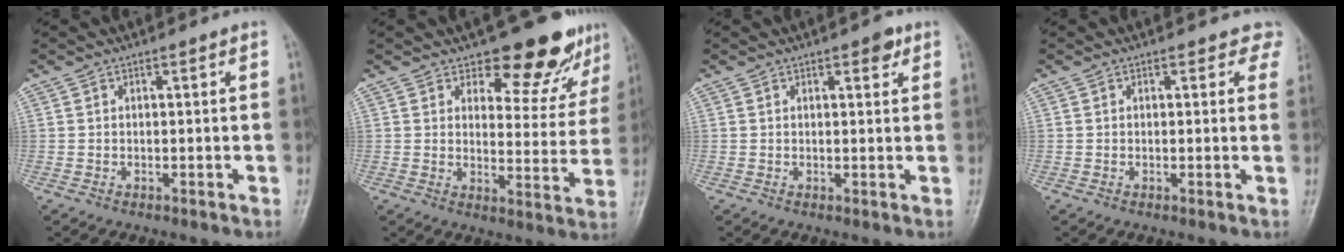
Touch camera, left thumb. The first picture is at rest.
{"total": 11.6, "force": [9.4, 4.9, 4.7], "torque": [-0.021, -0.077, 0.116]}
{"total": 2.6, "force": [1.5, 1.1, 1.8], "torque": [-0.016, -0.005, 0.018]}
{"total": 3.1, "force": [2.5, 1.9, 0.4], "torque": [0.031, -0.010, 0.006]}